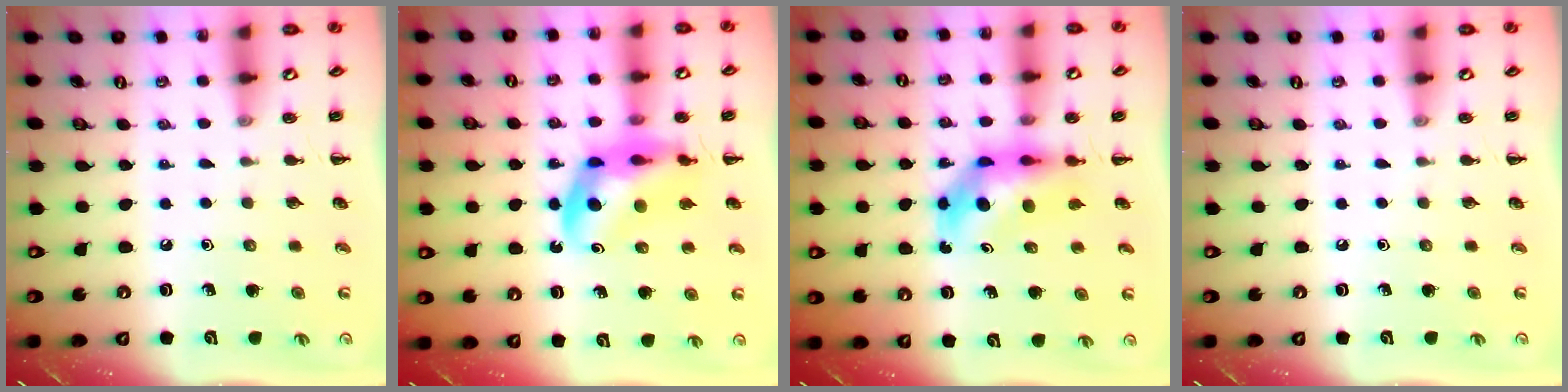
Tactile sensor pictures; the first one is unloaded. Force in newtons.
{"total": 13.2, "press": 12.7, "slide": 3.6}
{"total": 5.9, "press": 5.7, "slide": 1.3}
{"total": 0.0}